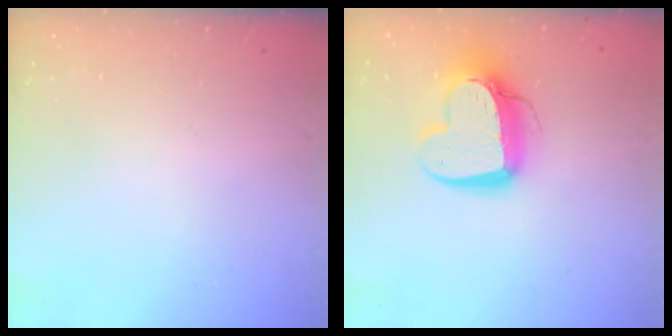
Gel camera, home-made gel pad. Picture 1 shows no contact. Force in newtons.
{"total": 13.7, "press": 13.7, "slide": 1.3}